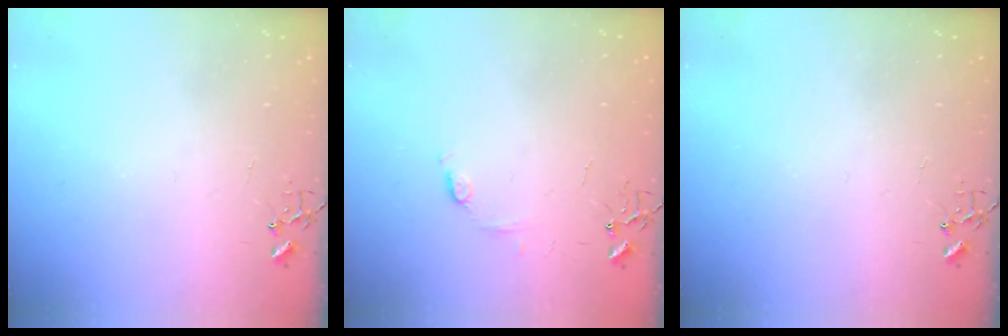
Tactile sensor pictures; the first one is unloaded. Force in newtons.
{"total": 5.7, "press": 5.6, "slide": 0.8}
{"total": 0.0}